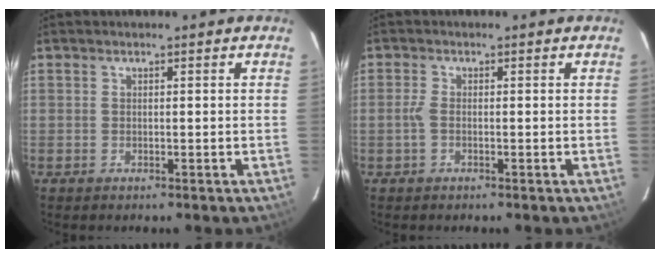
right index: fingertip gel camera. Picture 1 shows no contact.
{"total": 1.9, "force": [-0.4, 0.8, 1.7], "torque": [-0.039, 0.002, -0.009]}